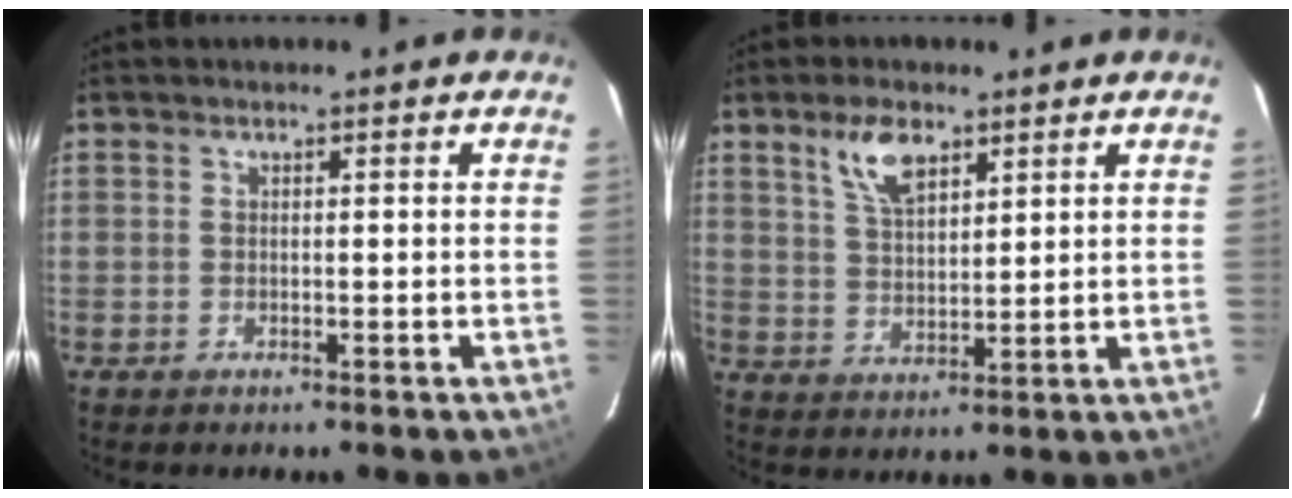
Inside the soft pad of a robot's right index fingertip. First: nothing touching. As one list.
[{"total": 7.3, "force": [4.4, 3.3, 4.8], "torque": [-0.087, 0.010, 0.086]}]